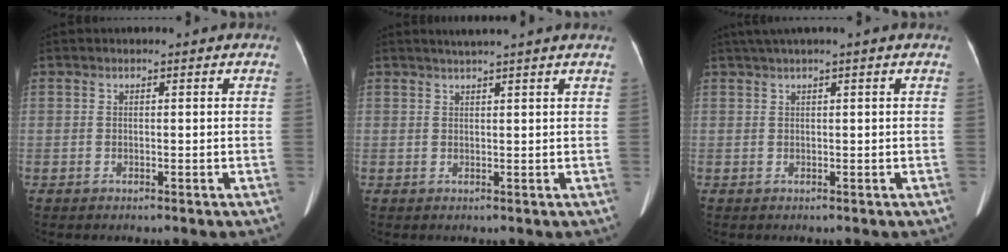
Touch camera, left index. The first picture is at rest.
{"total": 4.1, "force": [3.4, -0.9, 2.0], "torque": [-0.026, 0.018, 0.047]}
{"total": 2.5, "force": [1.8, -0.6, 1.6], "torque": [-0.030, 0.025, 0.038]}